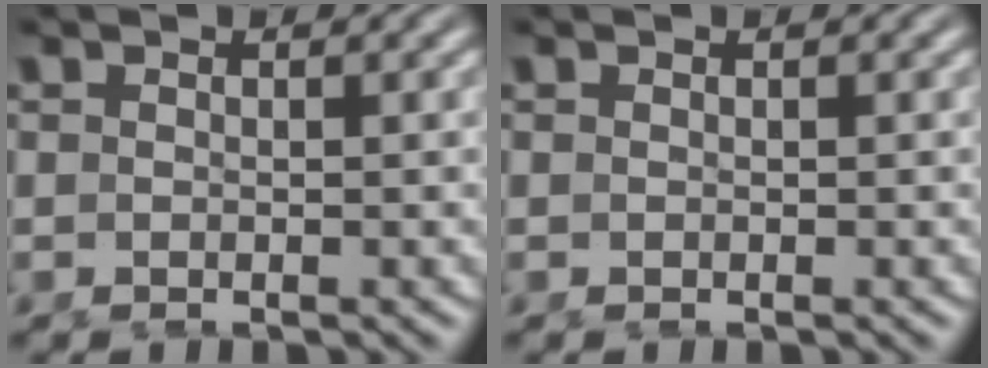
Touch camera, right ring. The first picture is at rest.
{"total": 0.0}